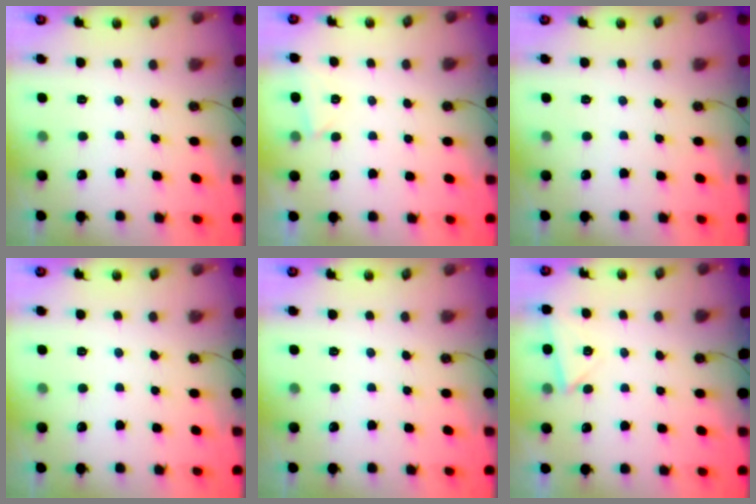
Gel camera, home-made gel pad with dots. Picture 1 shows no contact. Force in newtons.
{"total": 2.1, "press": 1.9, "slide": 0.9}
{"total": 0.0}
{"total": 0.0}
{"total": 0.0}
{"total": 3.4, "press": 3.3, "slide": 0.8}